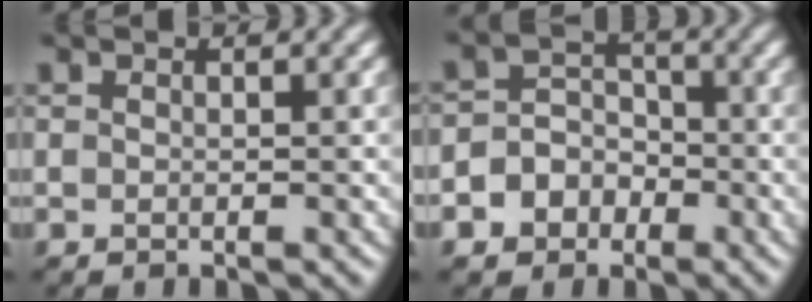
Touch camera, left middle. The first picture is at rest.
{"total": 5.2, "force": [-2.9, 4.3, 0.8], "torque": [0.001, 0.005, -0.072]}